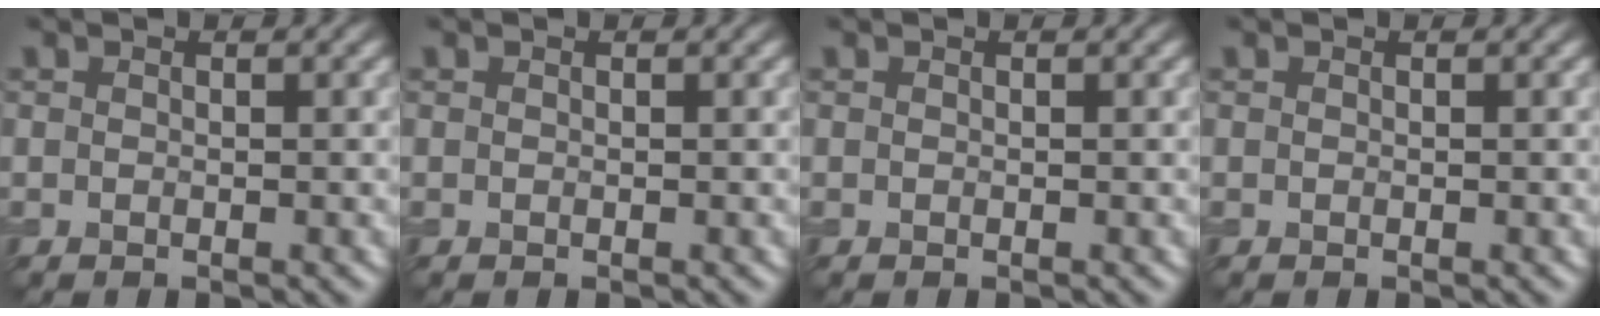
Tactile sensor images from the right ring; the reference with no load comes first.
{"total": 0.0}
{"total": 0.0}
{"total": 0.0}